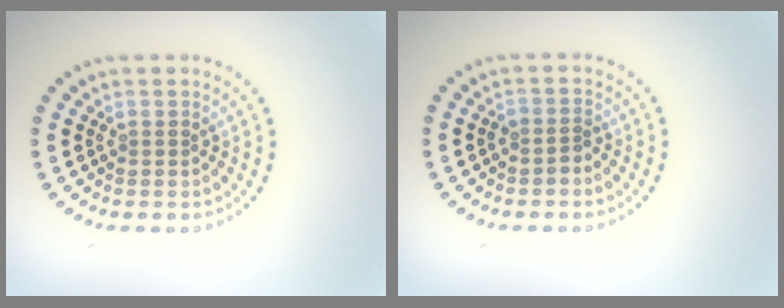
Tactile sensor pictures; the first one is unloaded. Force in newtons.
{"total": 1.3, "press": 1.0, "slide": 0.8}